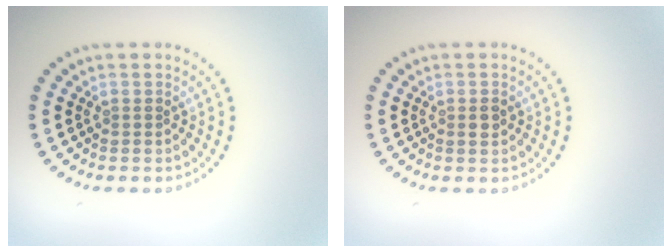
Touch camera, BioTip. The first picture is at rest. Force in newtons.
{"total": 1.0, "press": 1.0, "slide": 0.3}